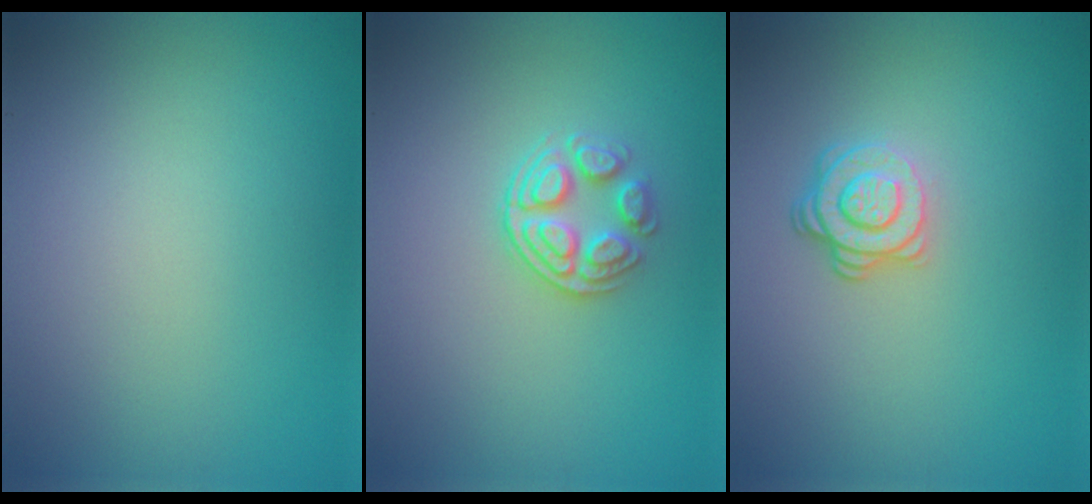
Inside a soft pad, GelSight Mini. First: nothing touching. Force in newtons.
{"total": 3.0, "press": 2.6, "slide": 1.5}
{"total": 3.1, "press": 2.5, "slide": 1.8}